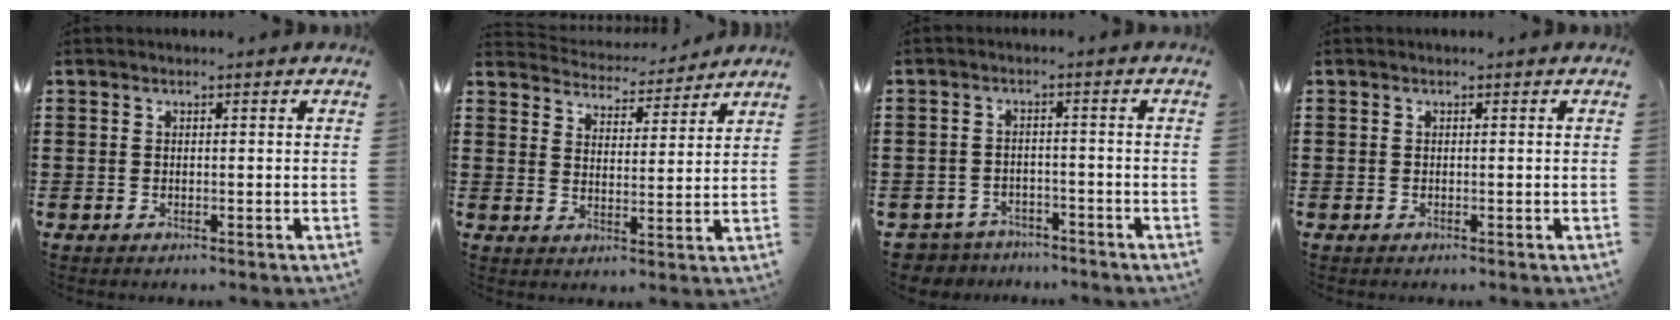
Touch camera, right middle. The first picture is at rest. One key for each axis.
{"total": 4.3, "fx": 4.2, "fy": 0.6, "fz": -0.4, "tx": -0.007, "ty": -0.037, "tz": 0.069}
{"total": 3.4, "fx": -3.3, "fy": 0.8, "fz": -0.2, "tx": -0.013, "ty": -0.001, "tz": -0.076}
{"total": 0.0}